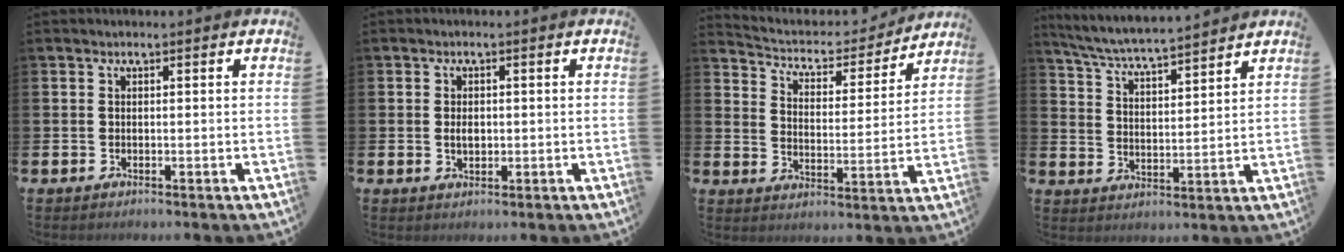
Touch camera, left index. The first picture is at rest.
{"total": 2.0, "force": [0.1, 1.3, 1.6], "torque": [-0.011, -0.002, -0.005]}
{"total": 5.3, "force": [4.9, 1.8, 0.9], "torque": [-0.050, -0.038, 0.080]}
{"total": 5.9, "force": [5.7, 0.0, 1.4], "torque": [-0.052, -0.043, 0.098]}